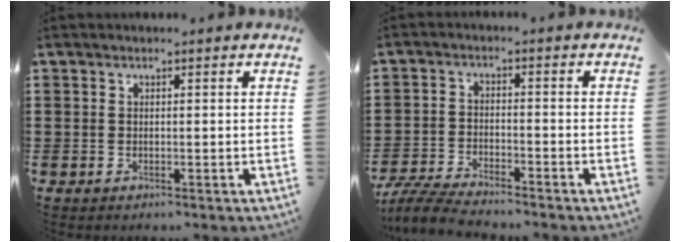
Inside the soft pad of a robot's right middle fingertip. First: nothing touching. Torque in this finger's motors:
{"motor_torque": [0.07, -0.02, 0.04, 0.04]}